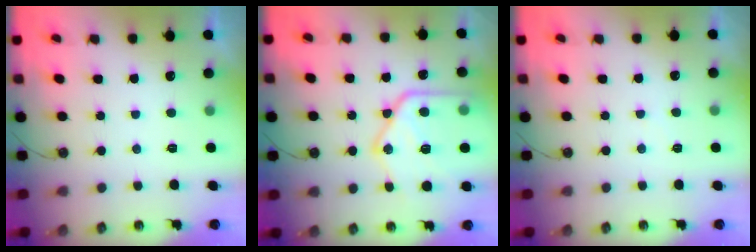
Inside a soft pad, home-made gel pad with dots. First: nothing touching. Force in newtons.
{"total": 21.3, "press": 21.2, "slide": 1.8}
{"total": 3.7, "press": 3.7, "slide": 0.6}